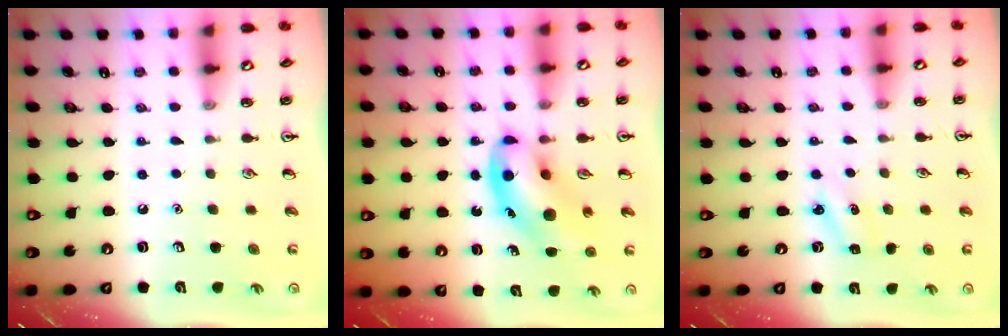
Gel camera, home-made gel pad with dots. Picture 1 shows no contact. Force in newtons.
{"total": 10.9, "press": 10.4, "slide": 3.1}
{"total": 2.5, "press": 2.3, "slide": 0.8}